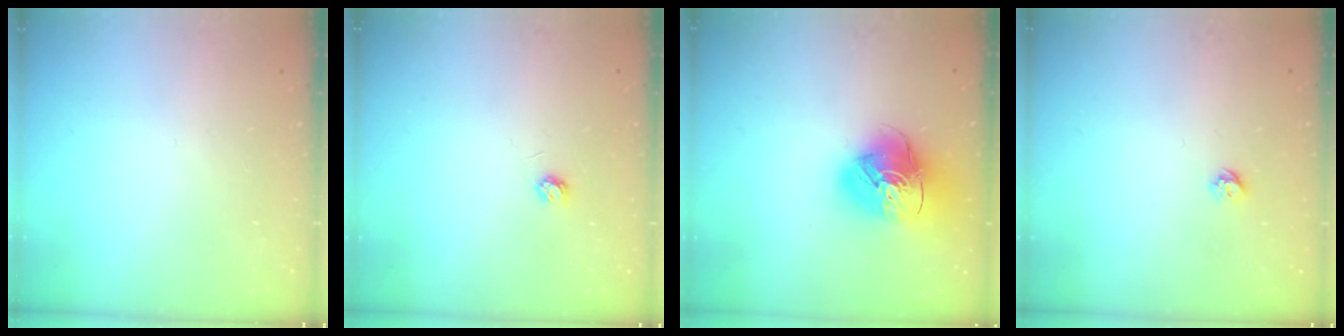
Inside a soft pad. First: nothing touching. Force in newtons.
{"total": 3.3, "press": 3.3, "slide": 0.2}
{"total": 14.9, "press": 14.8, "slide": 1.9}
{"total": 5.3, "press": 5.3, "slide": 0.8}